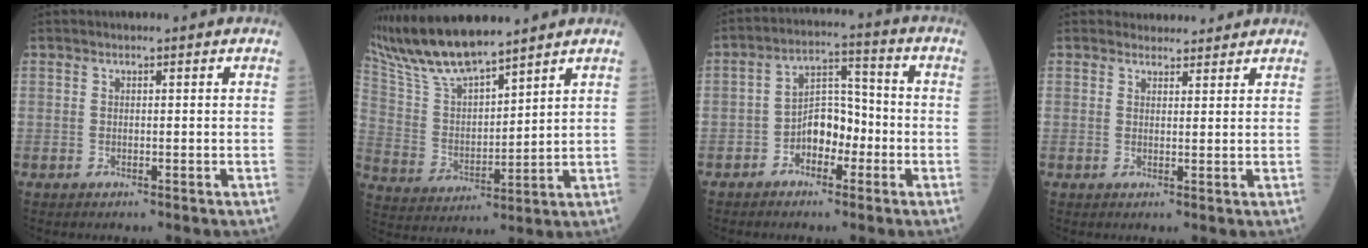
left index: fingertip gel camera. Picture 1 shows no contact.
{"total": 13.9, "force": [12.4, 1.5, 6.2], "torque": [-0.135, 0.007, 0.248]}
{"total": 6.6, "force": [-2.8, 3.7, 4.7], "torque": [-0.081, 0.021, -0.055]}
{"total": 3.4, "force": [3.2, 1.1, -0.1], "torque": [0.004, 0.005, 0.039]}